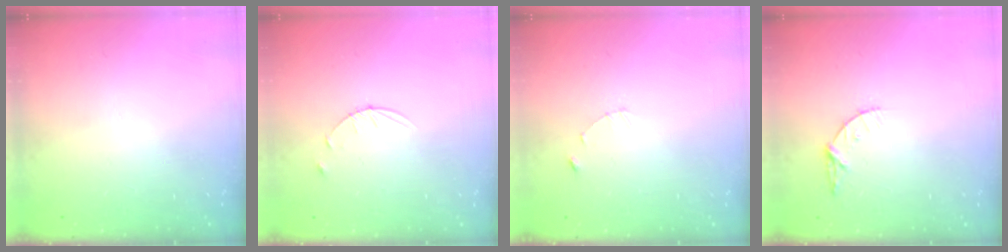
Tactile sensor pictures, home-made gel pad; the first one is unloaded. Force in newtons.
{"total": 4.9, "press": 4.9, "slide": 0.6}
{"total": 1.2, "press": 1.1, "slide": 0.2}
{"total": 4.7, "press": 4.7, "slide": 0.5}